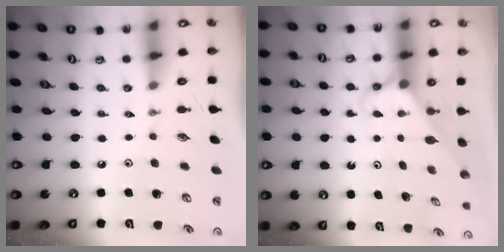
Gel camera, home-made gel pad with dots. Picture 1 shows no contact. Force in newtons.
{"total": 2.7, "press": 2.7, "slide": 0.2}